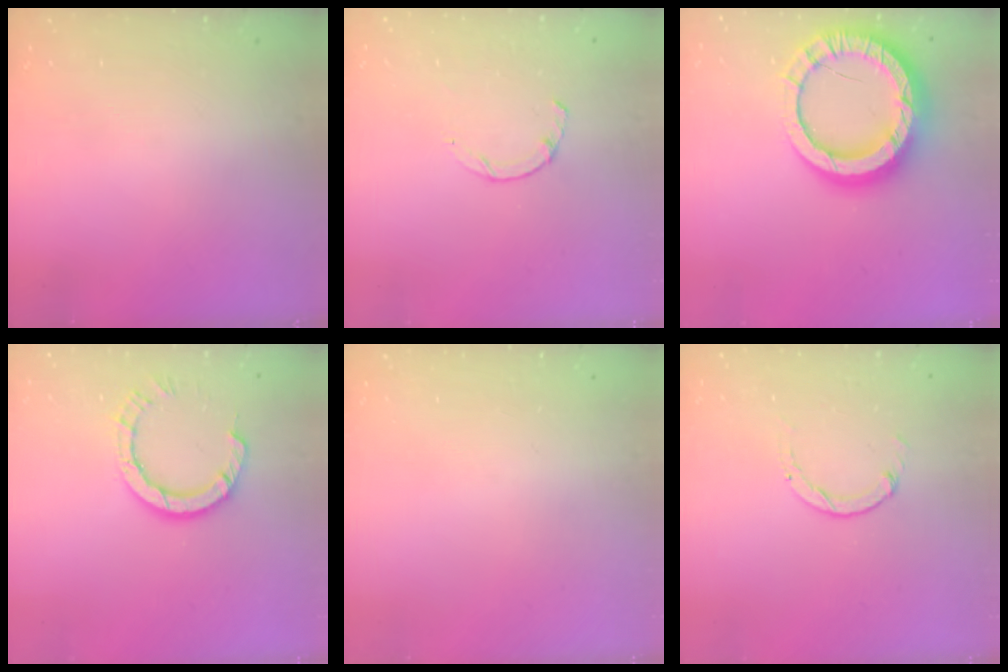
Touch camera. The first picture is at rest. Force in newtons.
{"total": 1.7, "press": 1.6, "slide": 0.4}
{"total": 19.9, "press": 19.8, "slide": 2.0}
{"total": 8.3, "press": 8.3, "slide": 0.9}
{"total": 0.0}
{"total": 0.0}